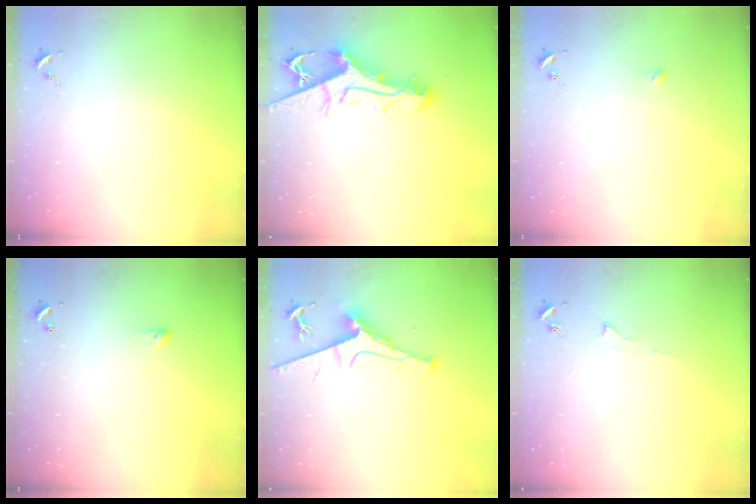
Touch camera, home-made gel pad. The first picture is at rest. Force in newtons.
{"total": 13.3, "press": 13.2, "slide": 1.5}
{"total": 4.6, "press": 4.6, "slide": 0.4}
{"total": 2.4, "press": 2.4, "slide": 0.5}
{"total": 8.6, "press": 8.5, "slide": 1.1}
{"total": 3.5, "press": 3.5, "slide": 0.5}